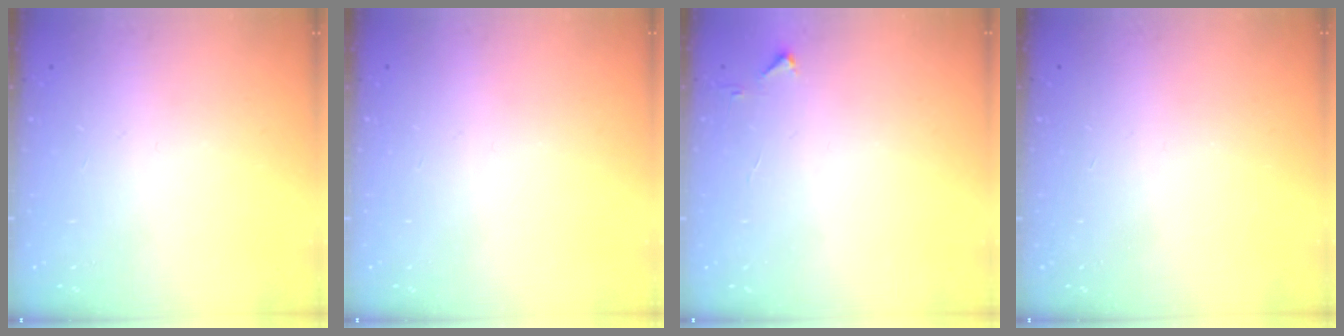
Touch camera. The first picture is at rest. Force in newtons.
{"total": 0.0}
{"total": 2.8, "press": 2.8, "slide": 0.4}
{"total": 0.0}